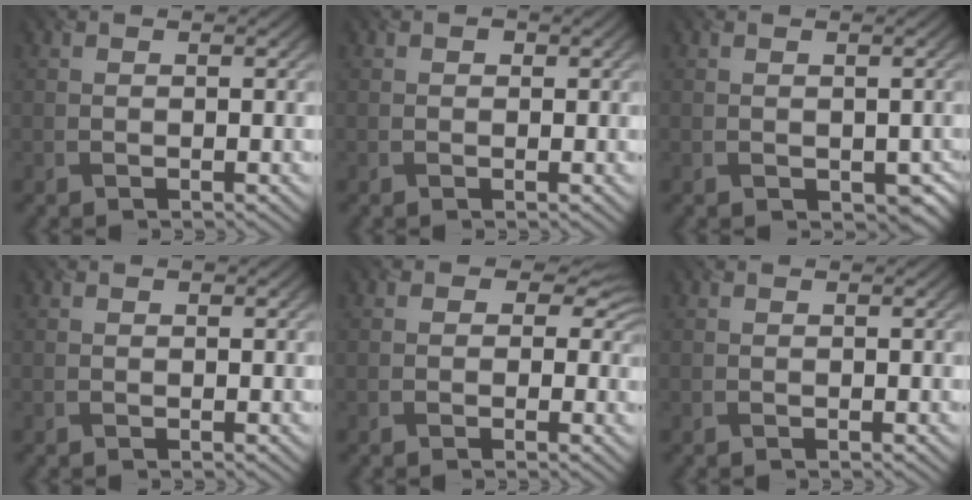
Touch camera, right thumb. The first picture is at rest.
{"total": 0.6, "force": [0.1, 0.5, 0.2], "torque": [0.000, -0.002, 0.002]}
{"total": 1.6, "force": [-0.6, 1.4, 0.7], "torque": [-0.020, -0.013, -0.007]}
{"total": 0.0}
{"total": 3.8, "force": [0.7, 3.1, 2.1], "torque": [-0.020, 0.002, 0.002]}
{"total": 0.0}